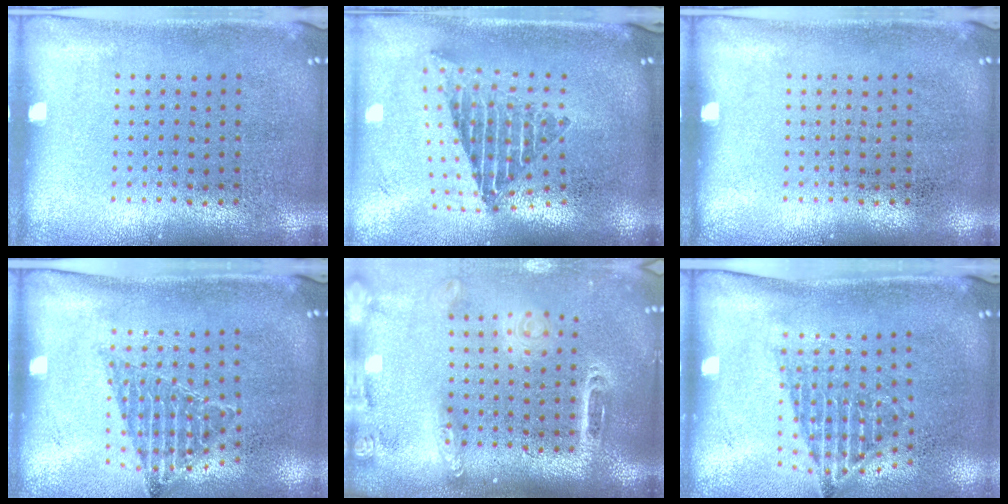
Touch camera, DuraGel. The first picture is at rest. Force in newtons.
{"total": 2.3, "press": 1.6, "slide": 1.7}
{"total": 0.0}
{"total": 0.9, "press": 0.8, "slide": 0.2}
{"total": 2.5, "press": 1.9, "slide": 1.7}
{"total": 1.6, "press": 1.2, "slide": 1.0}